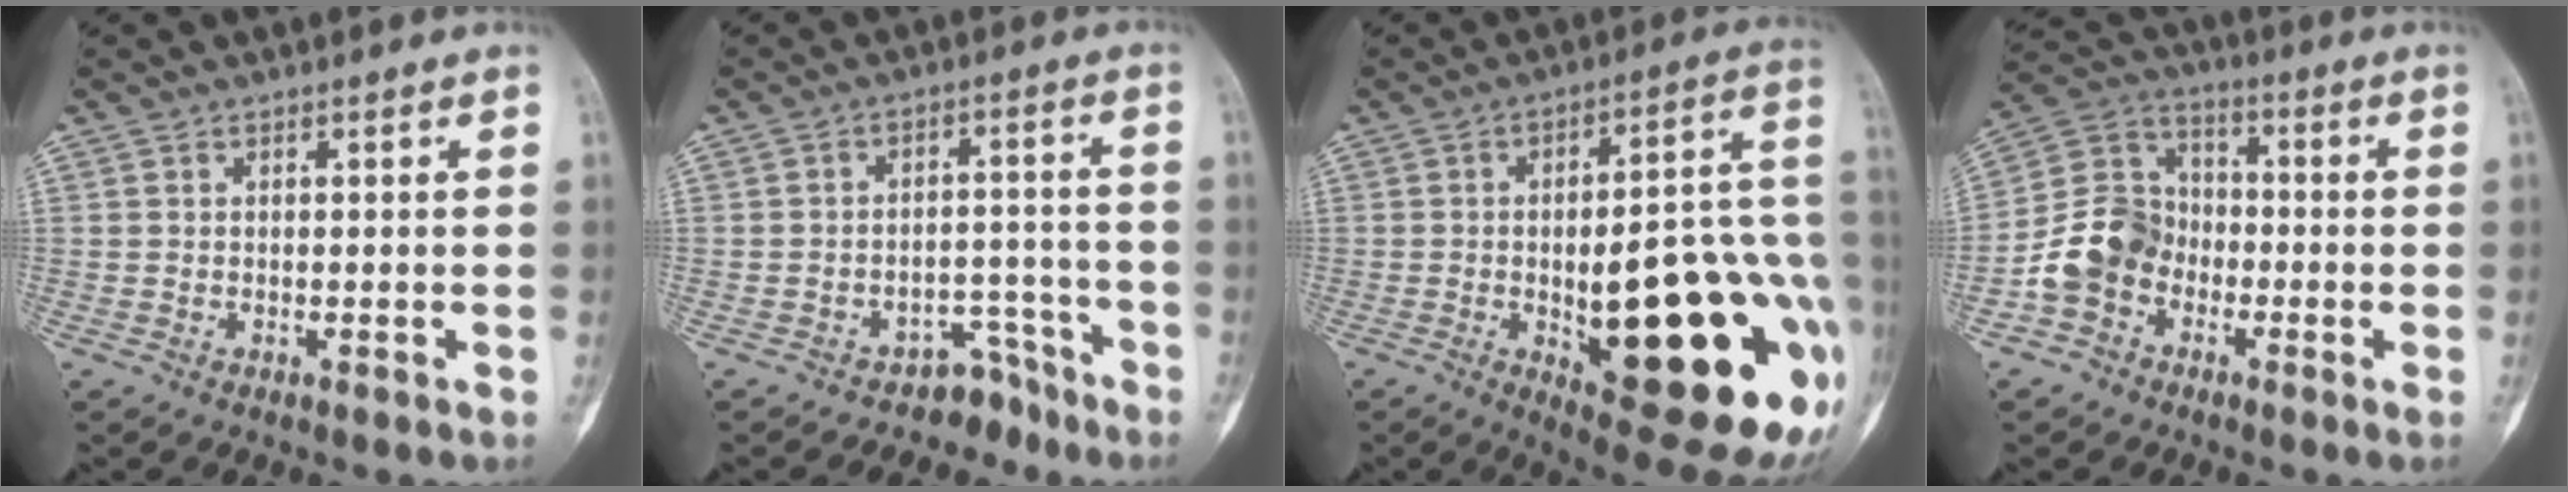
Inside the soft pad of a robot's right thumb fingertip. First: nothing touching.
{"total": 5.5, "force": [-4.5, 3.1, -0.2], "torque": [0.032, 0.080, -0.067]}
{"total": 29.7, "force": [-7.7, 10.4, 26.8], "torque": [-0.280, 0.021, -0.084]}
{"total": 11.0, "force": [-3.8, 9.0, 5.0], "torque": [-0.077, 0.048, -0.081]}